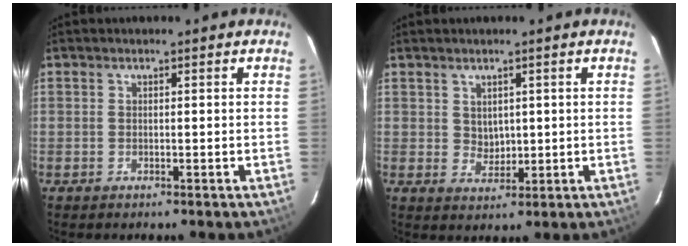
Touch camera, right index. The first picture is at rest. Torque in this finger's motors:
{"motor_torque": [-0.08, 0.07, 0.04, 0.00]}